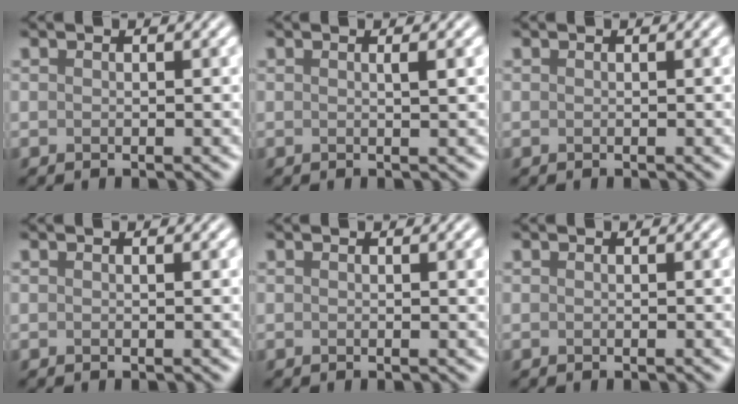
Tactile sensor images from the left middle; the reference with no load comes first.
{"total": 1.0, "force": [0.2, 0.2, 0.9], "torque": [-0.007, 0.002, 0.001]}
{"total": 0.0}
{"total": 0.0}
{"total": 1.0, "force": [0.3, 0.2, 0.9], "torque": [-0.008, 0.002, 0.004]}
{"total": 0.0}